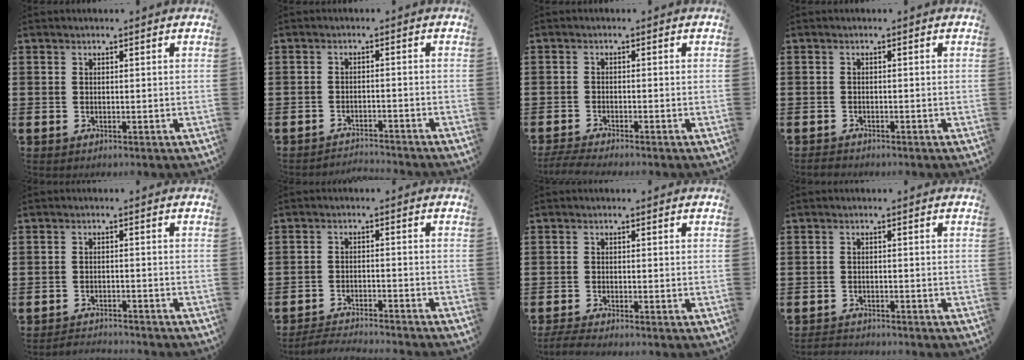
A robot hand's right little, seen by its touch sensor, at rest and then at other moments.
{"total": 2.1, "force": [-2.1, -0.1, -0.2], "torque": [-0.002, 0.004, -0.046]}
{"total": 1.8, "force": [-1.6, 0.0, 0.9], "torque": [-0.014, 0.003, -0.031]}
{"total": 0.7, "force": [-0.7, 0.2, 0.0], "torque": [-0.003, 0.000, -0.015]}
{"total": 2.0, "force": [-2.0, -0.1, -0.1], "torque": [-0.003, 0.003, -0.044]}
{"total": 2.8, "force": [-2.8, -0.1, 0.1], "torque": [-0.004, 0.002, -0.060]}
{"total": 1.5, "force": [-1.3, 0.0, 0.8], "torque": [-0.013, 0.002, -0.025]}
{"total": 1.5, "force": [-1.5, 0.1, -0.1], "torque": [-0.003, 0.002, -0.033]}